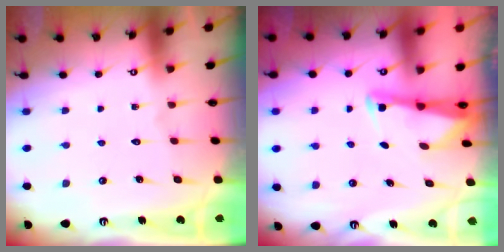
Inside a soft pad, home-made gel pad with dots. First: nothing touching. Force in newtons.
{"total": 2.5, "press": 2.5, "slide": 0.2}